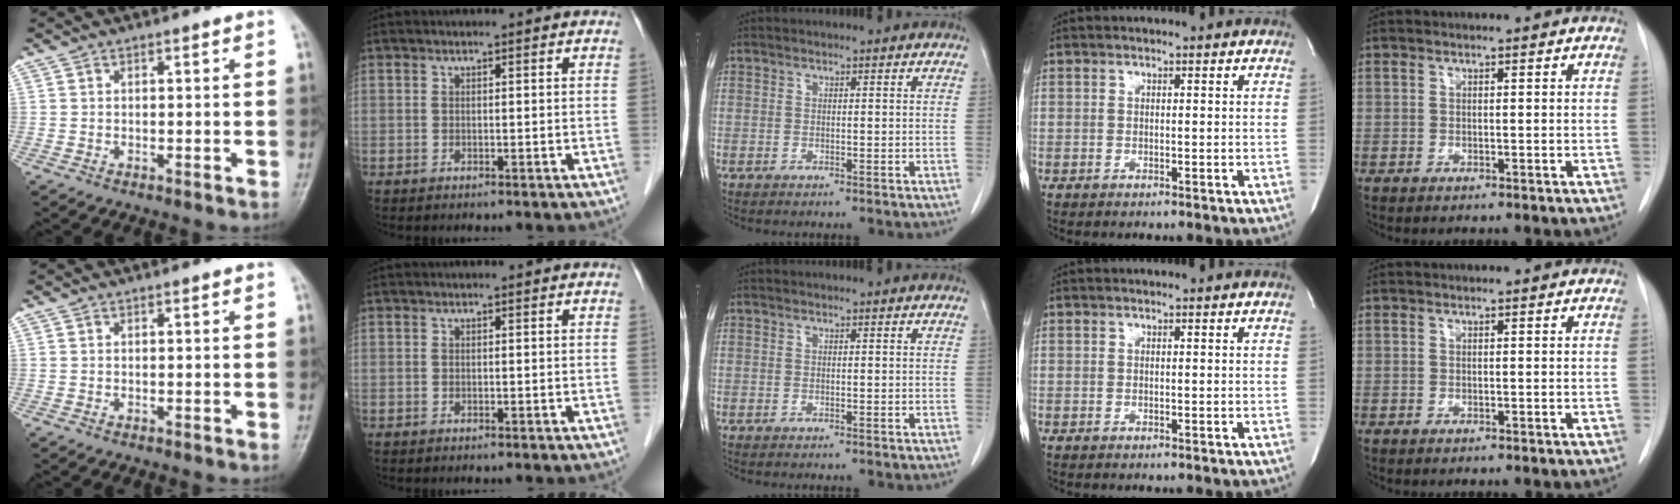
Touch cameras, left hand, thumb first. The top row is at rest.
{}